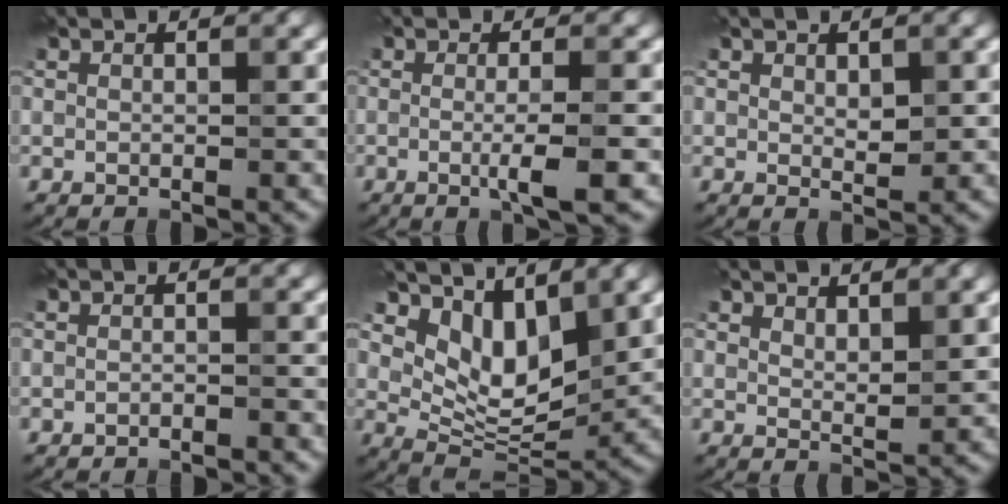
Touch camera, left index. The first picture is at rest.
{"total": 3.6, "force": [-0.7, 0.7, 3.4], "torque": [-0.055, -0.008, -0.014]}
{"total": 1.7, "force": [0.3, 0.9, 1.5], "torque": [-0.026, -0.002, 0.010]}
{"total": 1.6, "force": [-1.6, 0.1, 0.4], "torque": [0.000, -0.001, -0.029]}
{"total": 5.6, "force": [3.1, 2.9, 3.6], "torque": [-0.069, -0.018, 0.056]}
{"total": 1.9, "force": [1.5, 0.5, 1.1], "torque": [-0.020, -0.001, 0.027]}